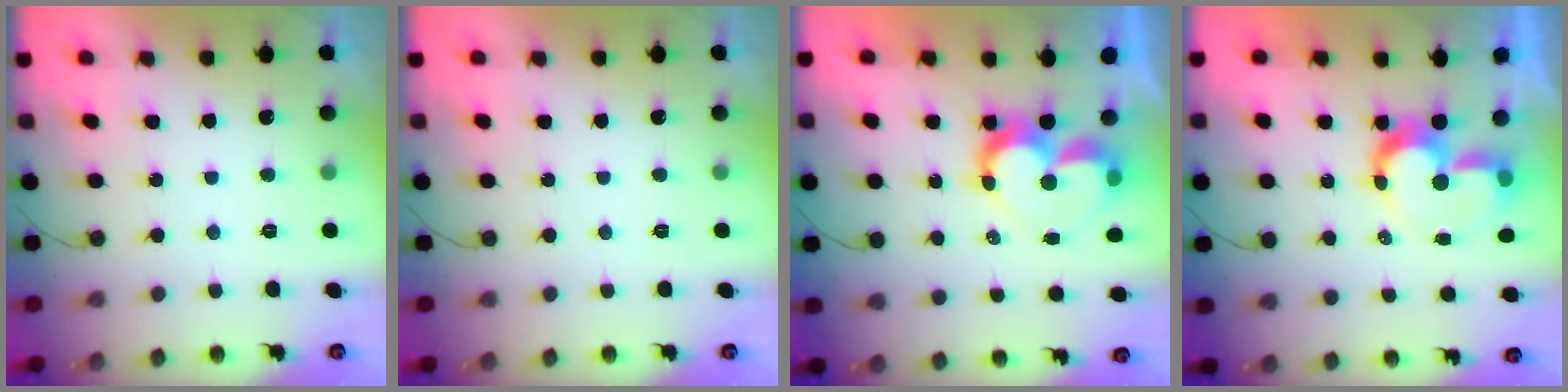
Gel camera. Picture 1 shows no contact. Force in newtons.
{"total": 0.0}
{"total": 10.0, "press": 10.0, "slide": 0.8}
{"total": 10.8, "press": 10.8, "slide": 0.8}